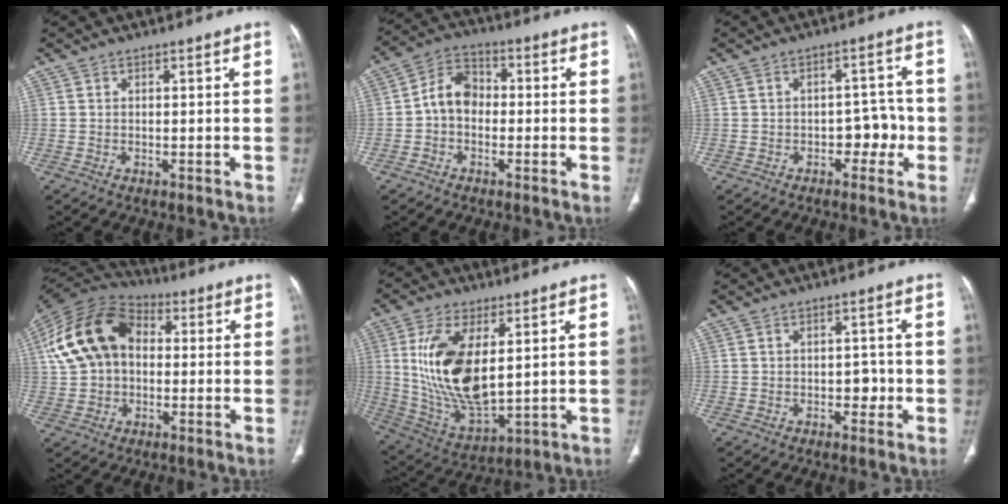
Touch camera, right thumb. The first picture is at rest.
{"total": 7.1, "force": [-0.8, 5.4, 4.6], "torque": [-0.062, 0.027, -0.031]}
{"total": 4.9, "force": [-1.7, 3.3, 3.1], "torque": [-0.014, 0.027, -0.027]}
{"total": 17.0, "force": [2.4, 12.3, 11.6], "torque": [-0.211, 0.032, 0.033]}
{"total": 17.7, "force": [3.7, 8.5, 15.1], "torque": [-0.290, -0.024, 0.086]}
{"total": 2.6, "force": [-0.6, 1.8, 1.7], "torque": [-0.009, 0.006, -0.009]}